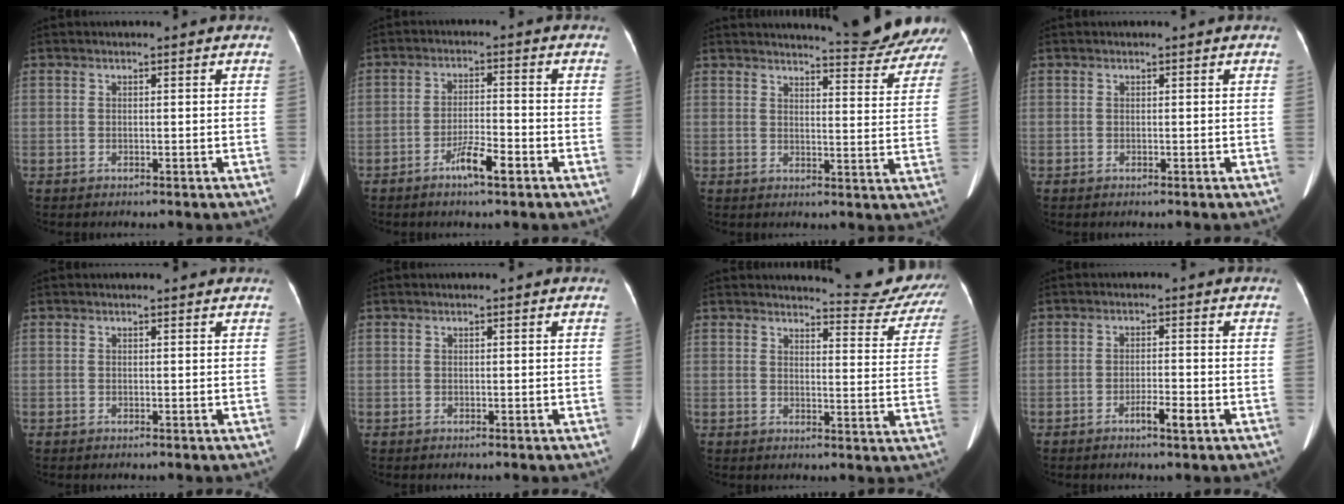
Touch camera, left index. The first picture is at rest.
{"total": 4.7, "force": [-2.9, 0.5, 3.7], "torque": [-0.070, -0.002, -0.052]}
{"total": 10.7, "force": [10.5, 0.2, 2.2], "torque": [-0.024, -0.038, 0.114]}
{"total": 0.0}
{"total": 0.9, "force": [0.9, 0.2, 0.2], "torque": [-0.014, 0.003, 0.006]}
{"total": 0.0}
{"total": 11.2, "force": [11.2, 0.7, 0.6], "torque": [0.008, -0.072, 0.108]}
{"total": 2.9, "force": [-1.6, 0.8, 2.3], "torque": [-0.037, 0.001, -0.026]}